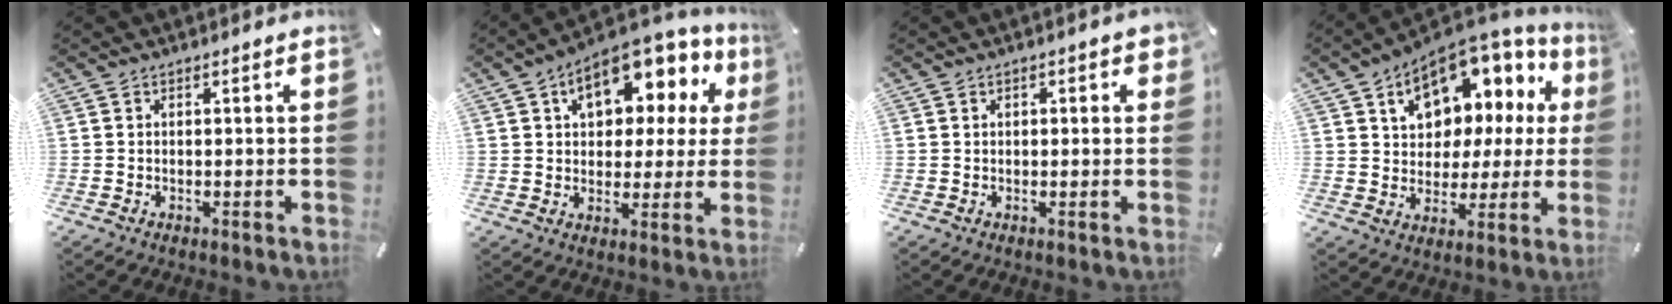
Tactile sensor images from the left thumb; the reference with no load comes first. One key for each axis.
{"total": 13.4, "fx": 6.5, "fy": 8.5, "fz": 8.0, "tx": -0.120, "ty": -0.037, "tz": 0.113}
{"total": 1.4, "fx": 0.4, "fy": 0.7, "fz": 1.1, "tx": -0.013, "ty": 0.002, "tz": 0.004}
{"total": 12.2, "fx": 6.3, "fy": 8.7, "fz": 5.7, "tx": -0.092, "ty": -0.046, "tz": 0.114}